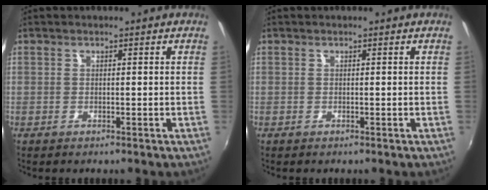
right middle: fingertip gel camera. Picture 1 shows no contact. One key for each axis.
{"total": 0.0}